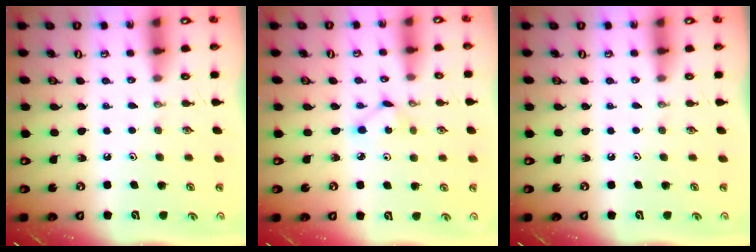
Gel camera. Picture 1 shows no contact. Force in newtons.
{"total": 3.2, "press": 3.2, "slide": 0.5}
{"total": 0.0}